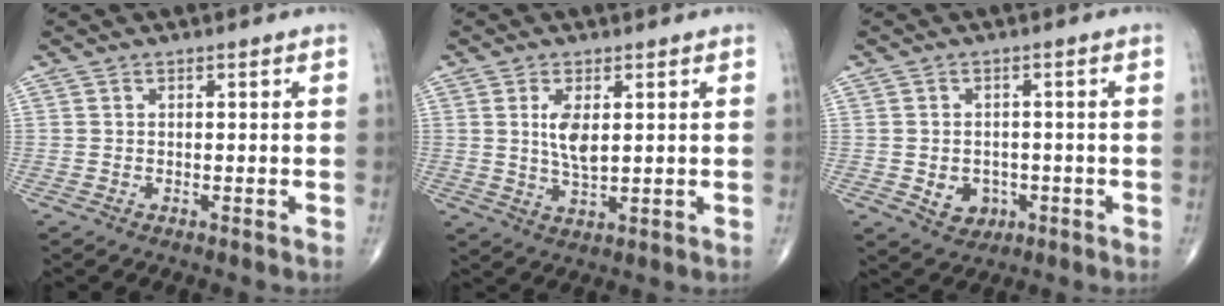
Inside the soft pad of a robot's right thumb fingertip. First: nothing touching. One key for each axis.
{"total": 5.5, "fx": 1.3, "fy": 2.3, "fz": 4.8, "tx": -0.088, "ty": -0.014, "tz": 0.031}
{"total": 4.9, "fx": -1.2, "fy": 4.1, "fz": 2.6, "tx": -0.016, "ty": 0.007, "tz": -0.006}